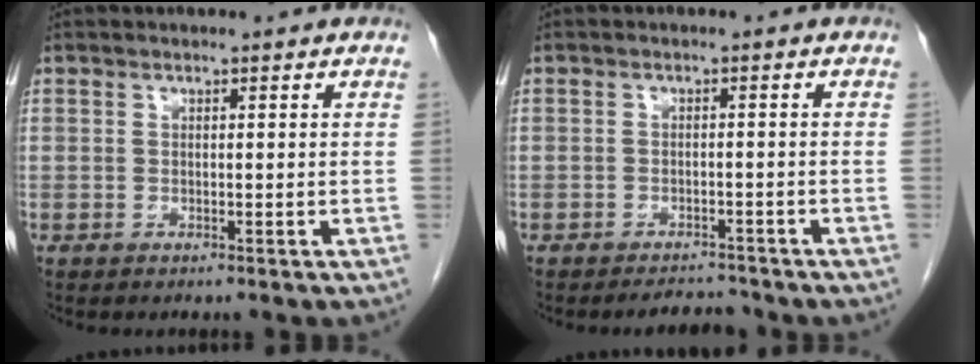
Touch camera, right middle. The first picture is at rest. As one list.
[{"total": 2.7, "force": [-2.6, 0.6, 0.2], "torque": [-0.002, -0.007, -0.036]}]